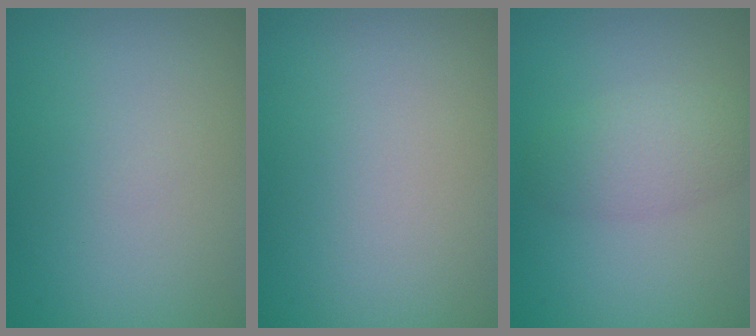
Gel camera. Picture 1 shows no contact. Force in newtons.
{"total": 0.0}
{"total": 3.0, "press": 3.0, "slide": 0.2}